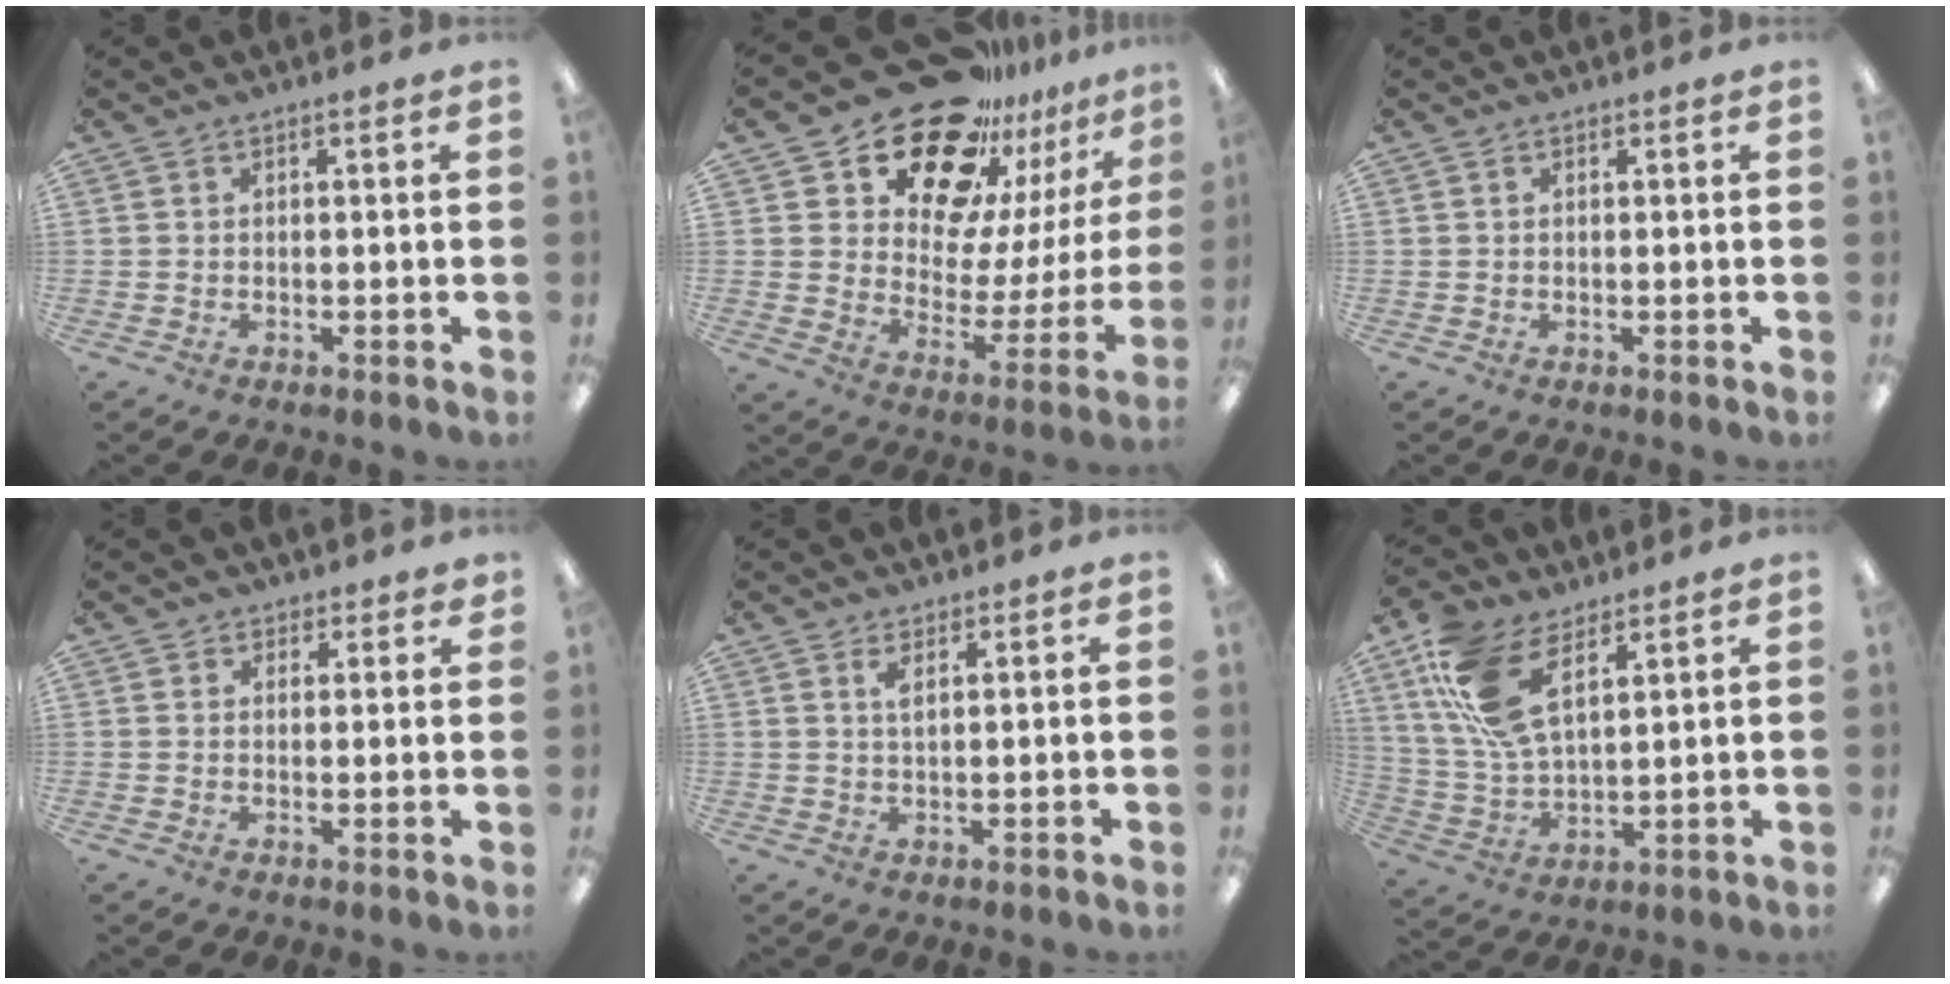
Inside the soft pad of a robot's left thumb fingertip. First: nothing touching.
{"total": 22.0, "force": [16.9, 11.1, 8.6], "torque": [-0.153, -0.112, 0.303]}
{"total": 0.0}
{"total": 2.0, "force": [1.5, 1.3, 0.1], "torque": [0.005, -0.003, 0.027]}
{"total": 2.2, "force": [1.5, 0.6, 1.5], "torque": [-0.035, 0.001, 0.026]}
{"total": 14.8, "force": [8.3, 6.8, 10.2], "torque": [-0.230, -0.022, 0.152]}